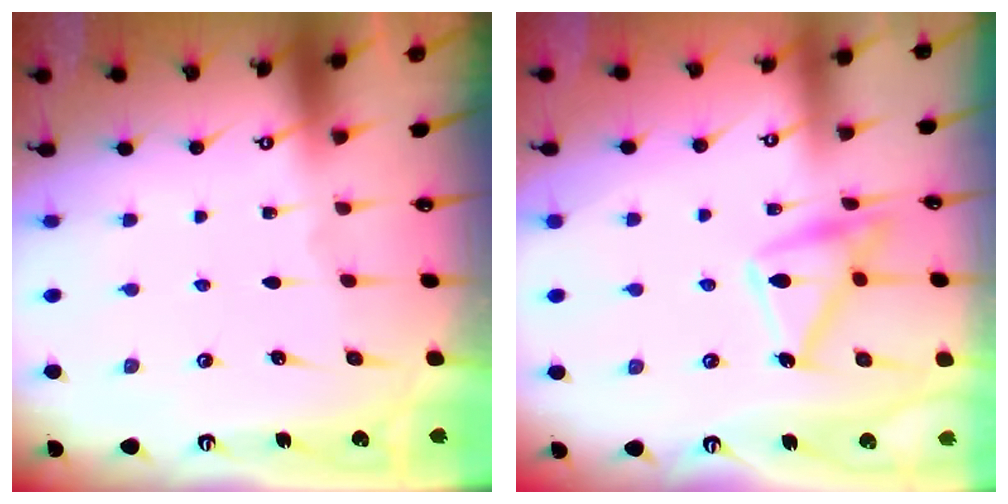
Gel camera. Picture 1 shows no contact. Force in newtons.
{"total": 14.4, "press": 14.4, "slide": 0.7}